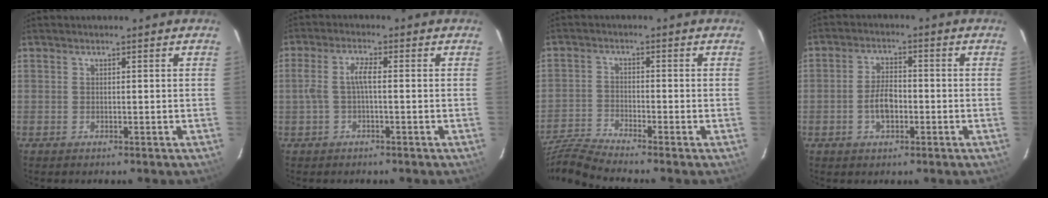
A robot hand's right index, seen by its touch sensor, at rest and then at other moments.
{"total": 3.7, "force": [-0.6, 0.6, 3.6], "torque": [-0.079, 0.008, -0.008]}
{"total": 7.0, "force": [-6.6, -1.0, 2.1], "torque": [-0.068, -0.008, -0.136]}
{"total": 5.2, "force": [-1.7, 2.8, 4.1], "torque": [-0.084, 0.005, -0.026]}